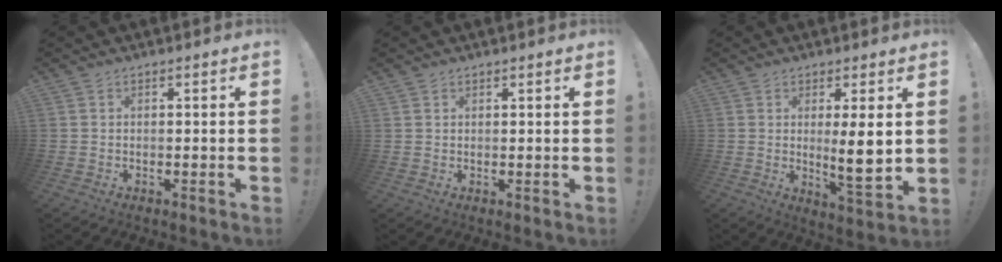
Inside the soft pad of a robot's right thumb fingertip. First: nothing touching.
{"total": 1.5, "force": [1.0, 1.1, 0.0], "torque": [0.009, -0.006, 0.018]}
{"total": 9.2, "force": [1.4, 1.1, 9.0], "torque": [-0.134, -0.020, 0.021]}